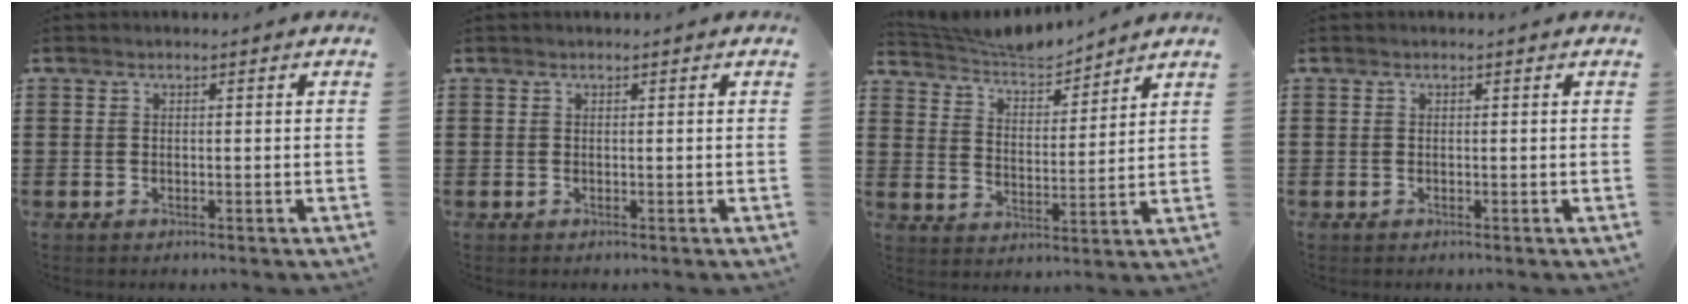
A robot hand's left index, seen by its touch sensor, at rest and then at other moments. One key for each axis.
{"total": 0.0}
{"total": 5.2, "fx": 5.1, "fy": 0.8, "fz": 0.9, "tx": -0.044, "ty": -0.026, "tz": 0.086}
{"total": 0.0}